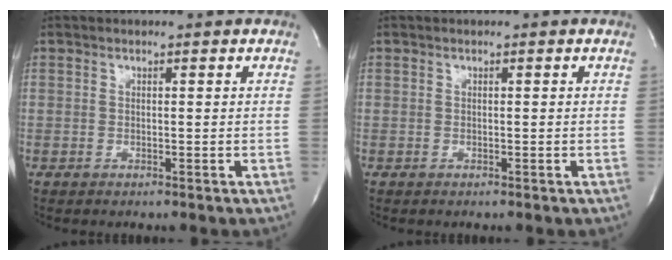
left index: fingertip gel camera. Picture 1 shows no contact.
{"total": 0.0}